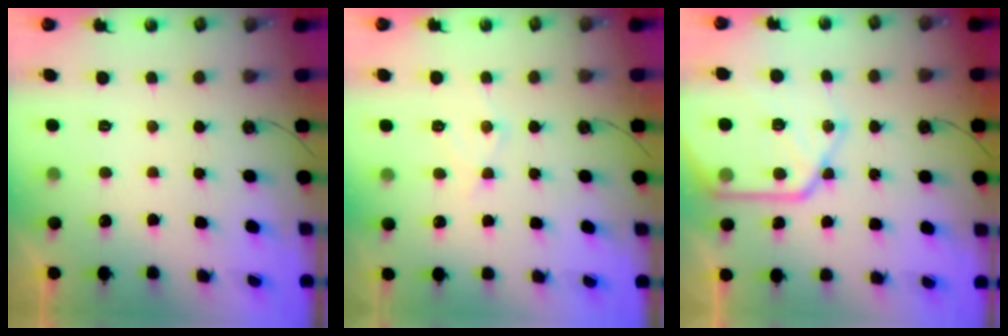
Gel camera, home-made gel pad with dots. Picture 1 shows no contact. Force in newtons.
{"total": 7.6, "press": 7.6, "slide": 0.6}
{"total": 20.5, "press": 20.4, "slide": 2.2}